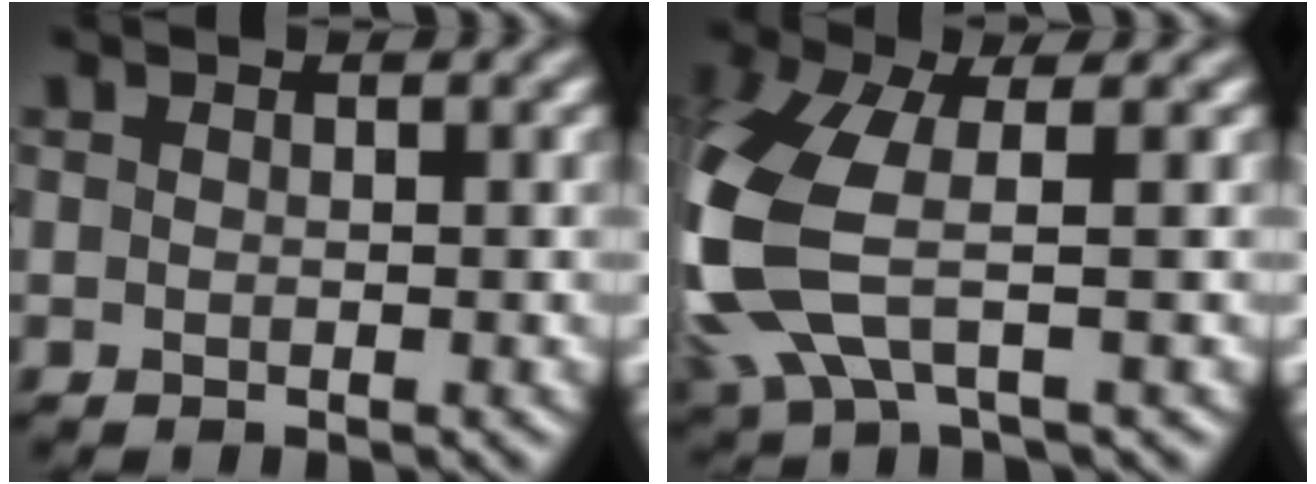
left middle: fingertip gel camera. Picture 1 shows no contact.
{"total": 9.0, "force": [-1.2, 4.2, 7.8], "torque": [-0.223, -0.011, -0.030]}